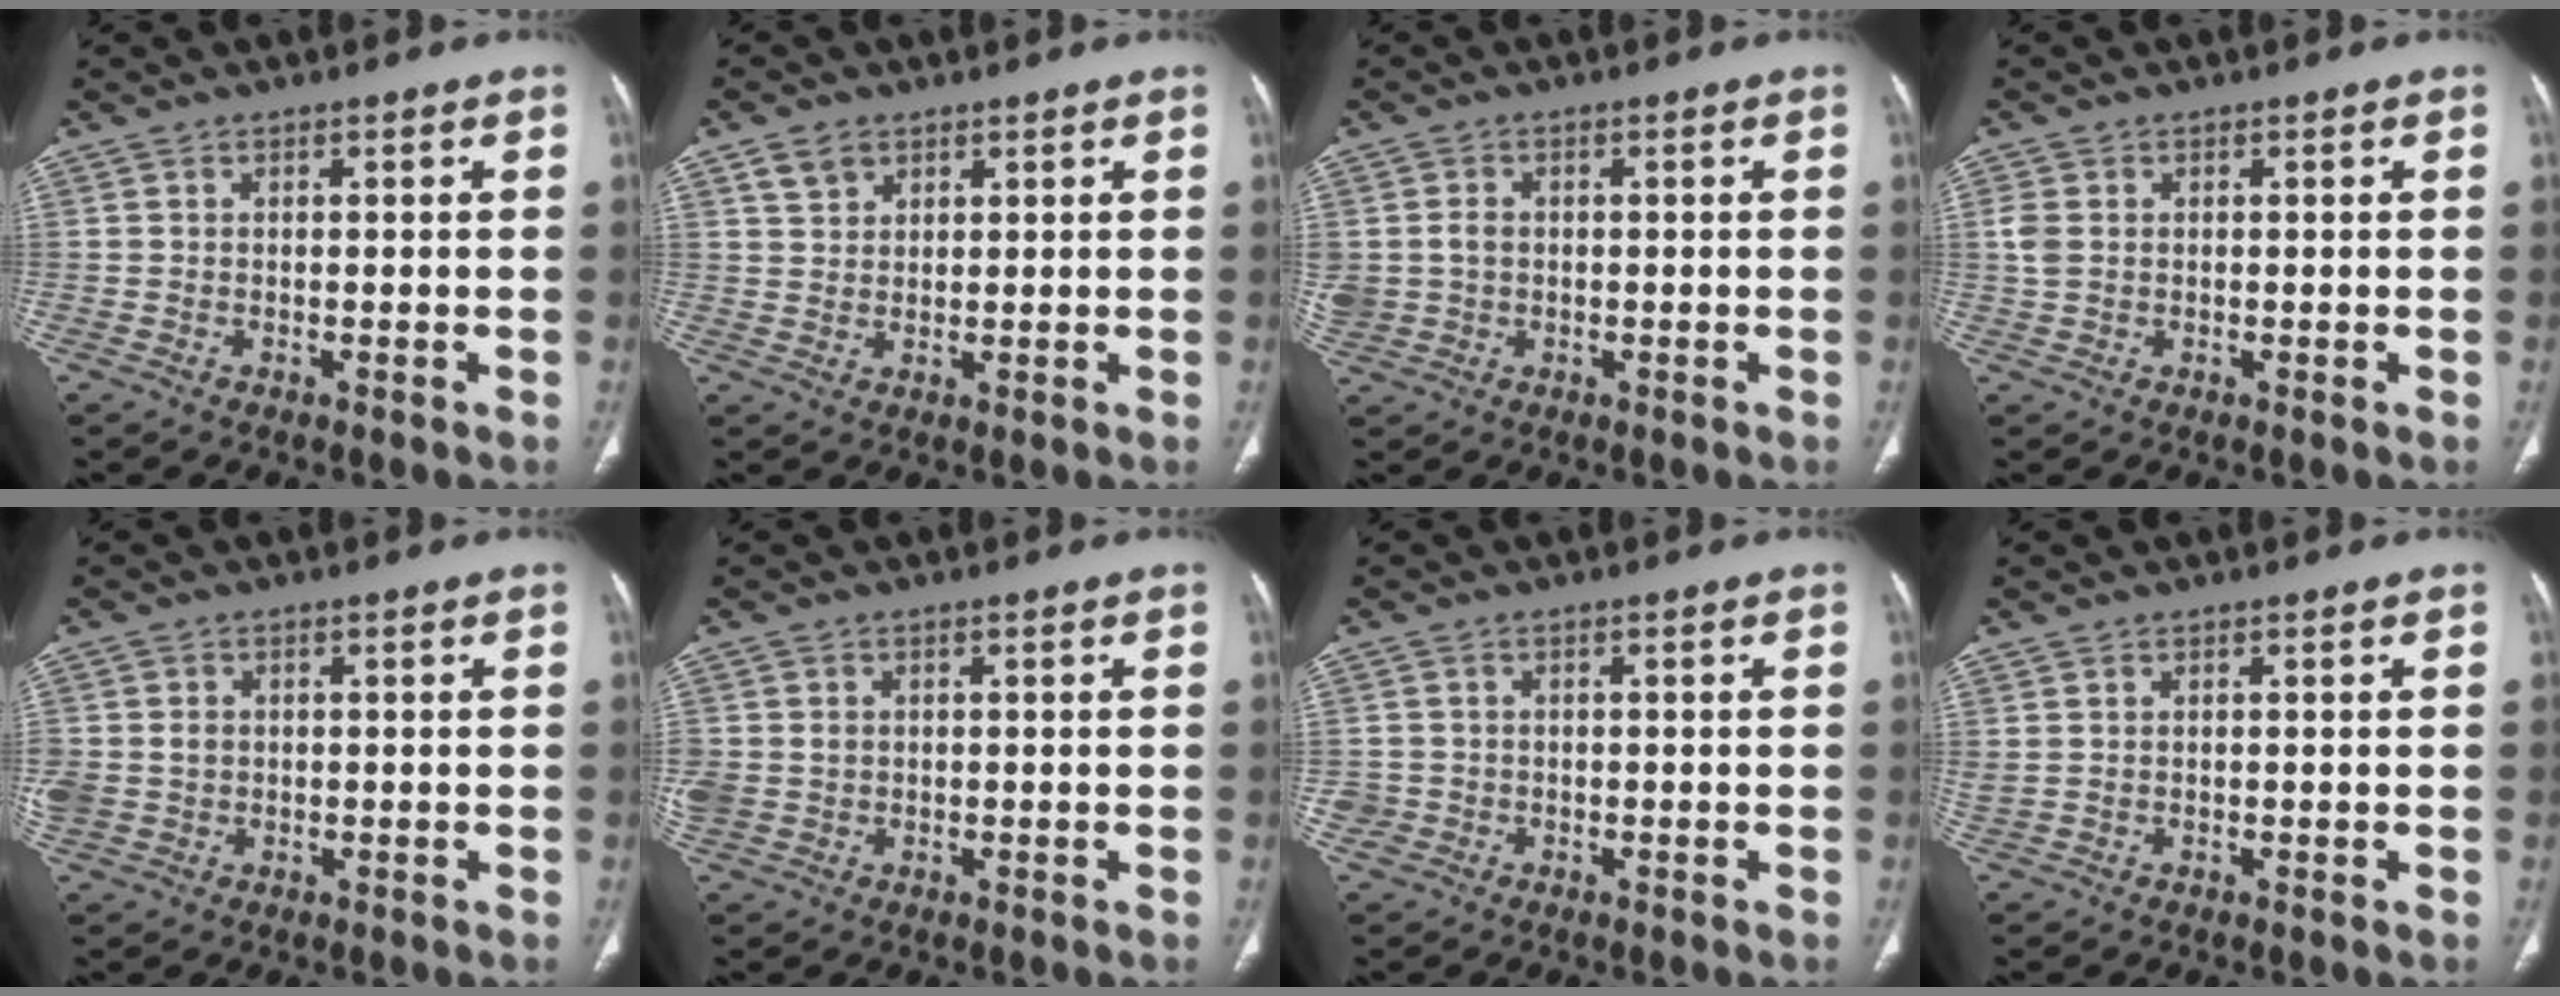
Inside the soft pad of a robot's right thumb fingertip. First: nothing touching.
{"total": 3.6, "force": [2.2, 2.5, 1.4], "torque": [-0.016, -0.008, 0.047]}
{"total": 4.6, "force": [0.2, 3.9, 2.5], "torque": [-0.054, 0.009, 0.011]}
{"total": 2.5, "force": [0.4, 1.9, 1.6], "torque": [-0.042, 0.003, 0.009]}
{"total": 5.2, "force": [0.1, 4.4, 2.8], "torque": [-0.070, 0.008, 0.010]}
{"total": 4.3, "force": [0.1, 3.7, 2.3], "torque": [-0.059, 0.008, 0.012]}
{"total": 2.2, "force": [-0.6, 2.1, 0.3], "torque": [0.003, 0.009, -0.012]}
{"total": 1.0, "force": [0.4, 0.6, 0.7], "torque": [-0.027, 0.002, 0.013]}